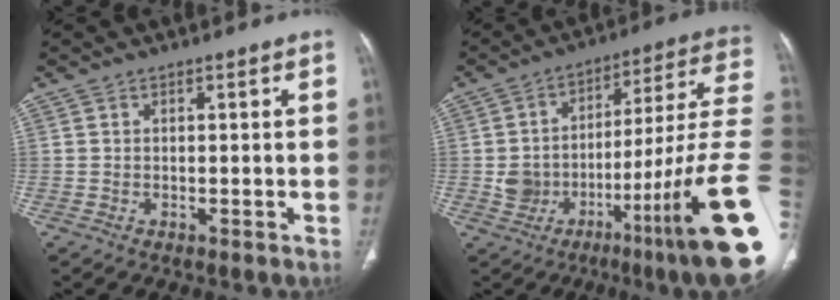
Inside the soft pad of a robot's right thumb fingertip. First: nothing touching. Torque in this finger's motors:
{"motor_torque": [3.63, 1.38, 1.29, -1.48, 0.65]}